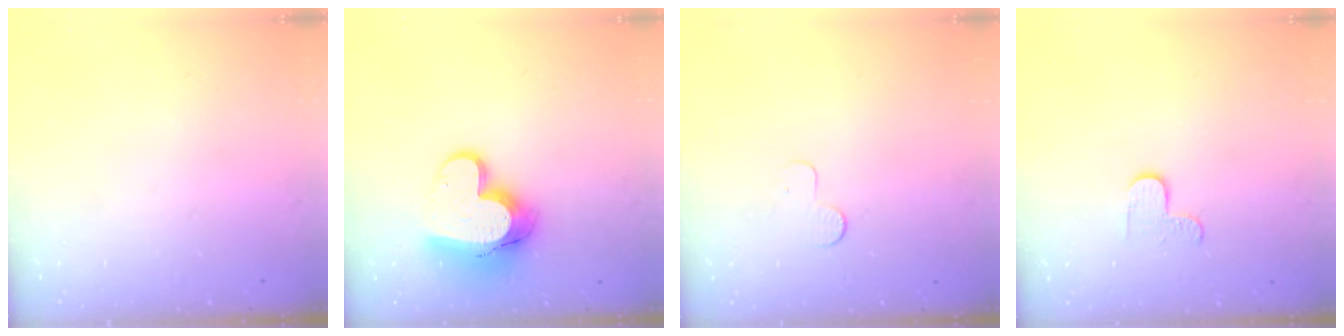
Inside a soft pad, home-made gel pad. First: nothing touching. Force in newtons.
{"total": 13.7, "press": 13.7, "slide": 1.3}
{"total": 2.9, "press": 2.9, "slide": 0.3}
{"total": 2.9, "press": 2.9, "slide": 0.3}